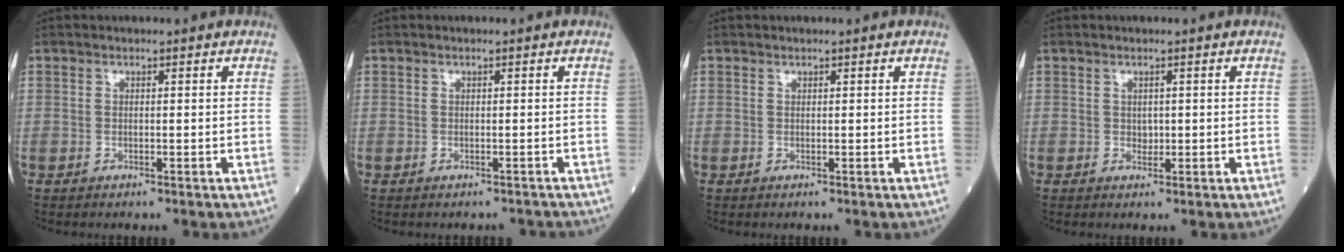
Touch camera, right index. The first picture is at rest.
{"total": 1.1, "force": [-1.0, 0.5, -0.1], "torque": [0.001, 0.000, -0.016]}
{"total": 0.0}
{"total": 0.8, "force": [0.2, 0.7, 0.5], "torque": [-0.007, 0.001, 0.006]}